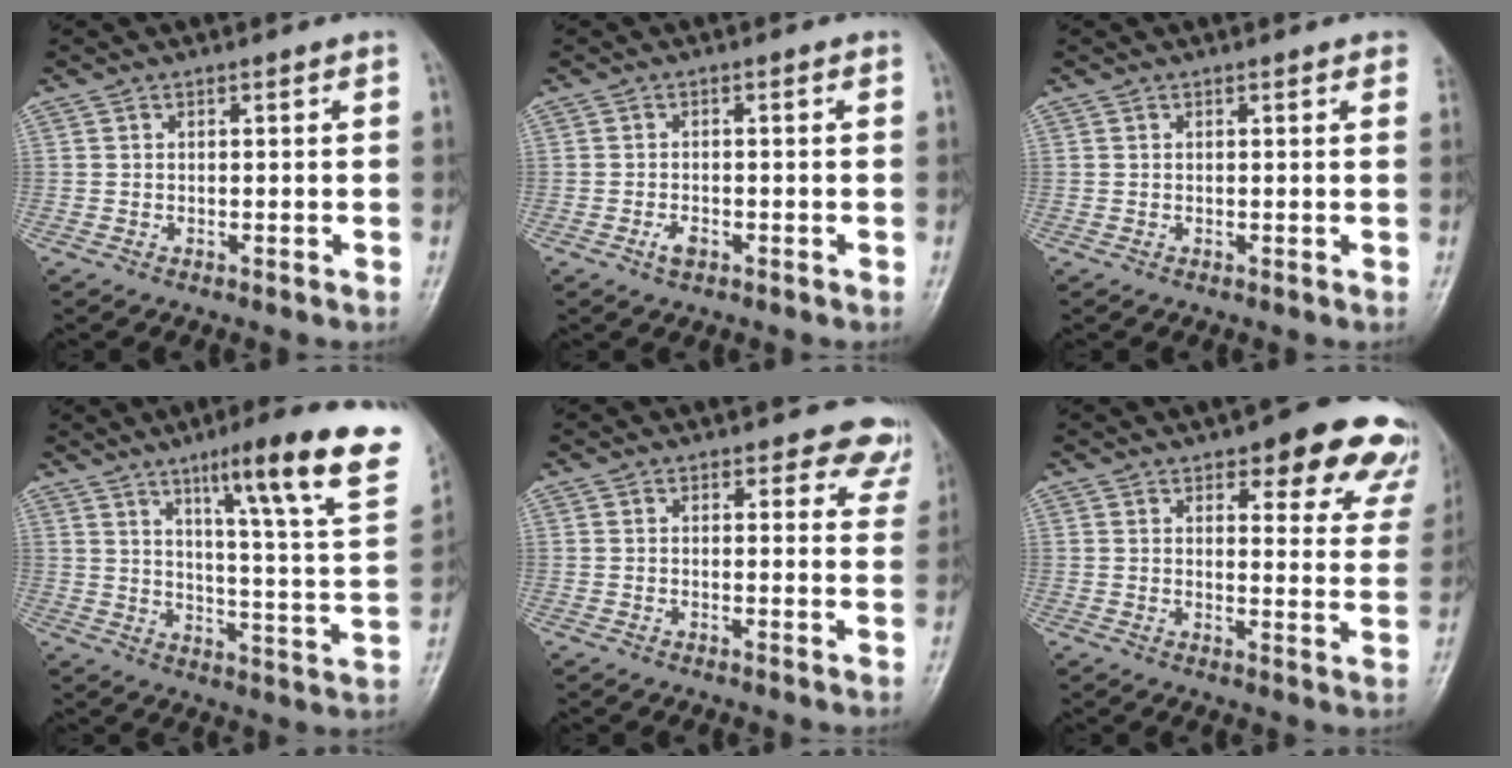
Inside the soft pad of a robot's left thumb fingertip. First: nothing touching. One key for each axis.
{"total": 2.0, "fx": -1.0, "fy": 1.0, "fz": 1.4, "tx": -0.027, "ty": 0.003, "tz": -0.019}
{"total": 2.0, "fx": 1.5, "fy": 0.6, "fz": 1.2, "tx": -0.007, "ty": 0.004, "tz": 0.009}
{"total": 22.3, "fx": 13.0, "fy": 2.3, "fz": 18.0, "tx": -0.234, "ty": -0.051, "tz": 0.181}
{"total": 7.0, "fx": 6.0, "fy": 3.3, "fz": 1.5, "tx": 0.034, "ty": -0.026, "tz": 0.042}
{"total": 15.8, "fx": 10.7, "fy": 6.0, "fz": 10.0, "tx": -0.064, "ty": -0.043, "tz": 0.111}